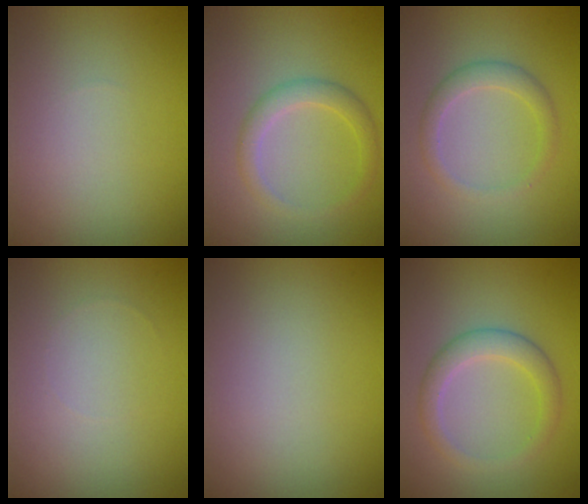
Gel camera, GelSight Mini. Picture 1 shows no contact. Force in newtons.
{"total": 2.3, "press": 2.3, "slide": 0.0}
{"total": 2.2, "press": 2.2, "slide": 0.1}
{"total": 0.0}
{"total": 0.0}
{"total": 2.8, "press": 2.8, "slide": 0.2}